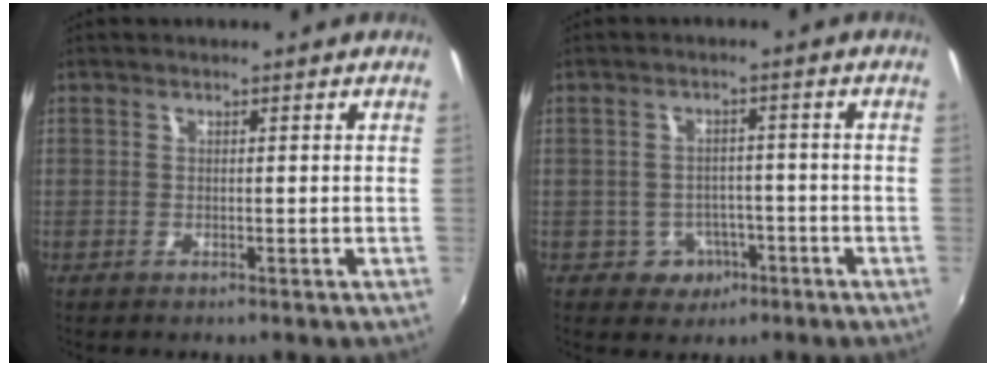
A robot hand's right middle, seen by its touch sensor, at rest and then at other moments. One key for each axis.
{"total": 4.8, "fx": -2.3, "fy": 4.1, "fz": 1.0, "tx": -0.032, "ty": 0.011, "tz": -0.022}